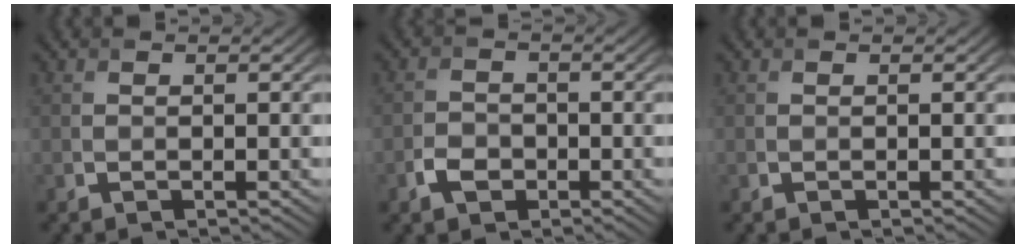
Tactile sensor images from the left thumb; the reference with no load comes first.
{"total": 2.8, "force": [-1.4, 2.0, 1.3], "torque": [-0.026, 0.001, -0.031]}
{"total": 0.0}